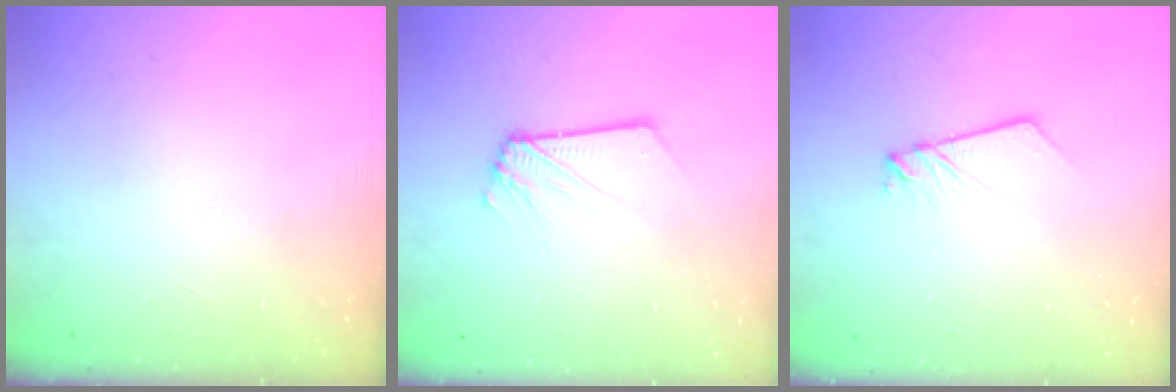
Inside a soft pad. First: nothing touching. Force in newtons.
{"total": 2.6, "press": 2.6, "slide": 0.3}
{"total": 2.2, "press": 2.1, "slide": 0.3}